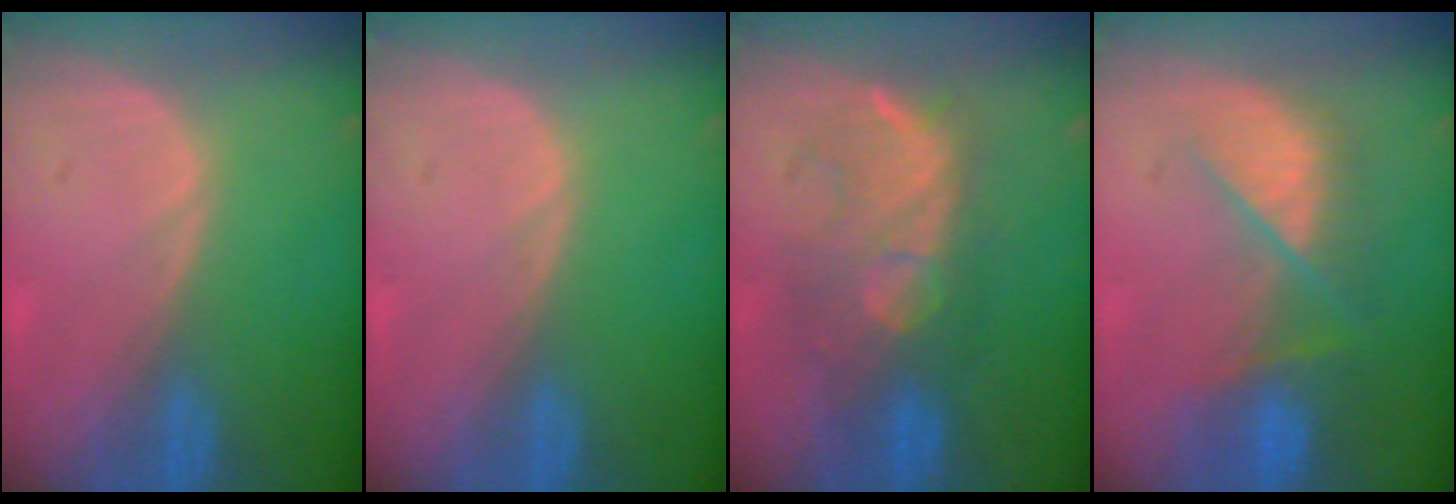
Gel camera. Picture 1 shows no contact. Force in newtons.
{"total": 0.0}
{"total": 8.6, "press": 8.5, "slide": 0.7}
{"total": 8.7, "press": 7.6, "slide": 4.3}